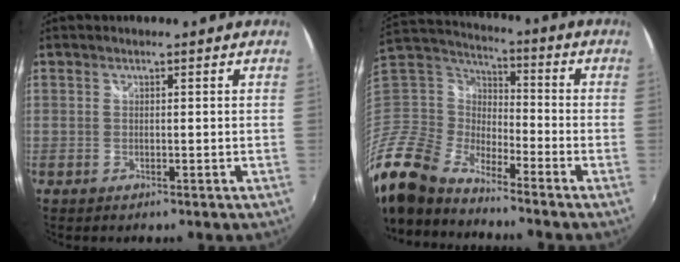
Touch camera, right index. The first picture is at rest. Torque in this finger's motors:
{"motor_torque": [-0.62, -0.58, -0.48, -0.21]}